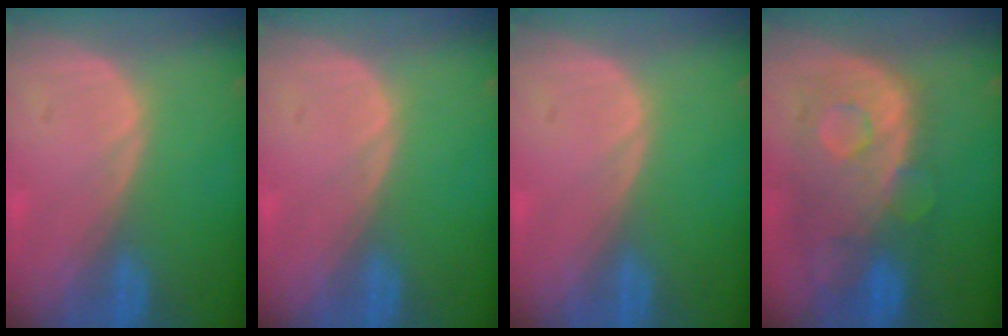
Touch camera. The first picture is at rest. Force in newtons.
{"total": 0.0}
{"total": 0.0}
{"total": 10.8, "press": 9.5, "slide": 5.1}